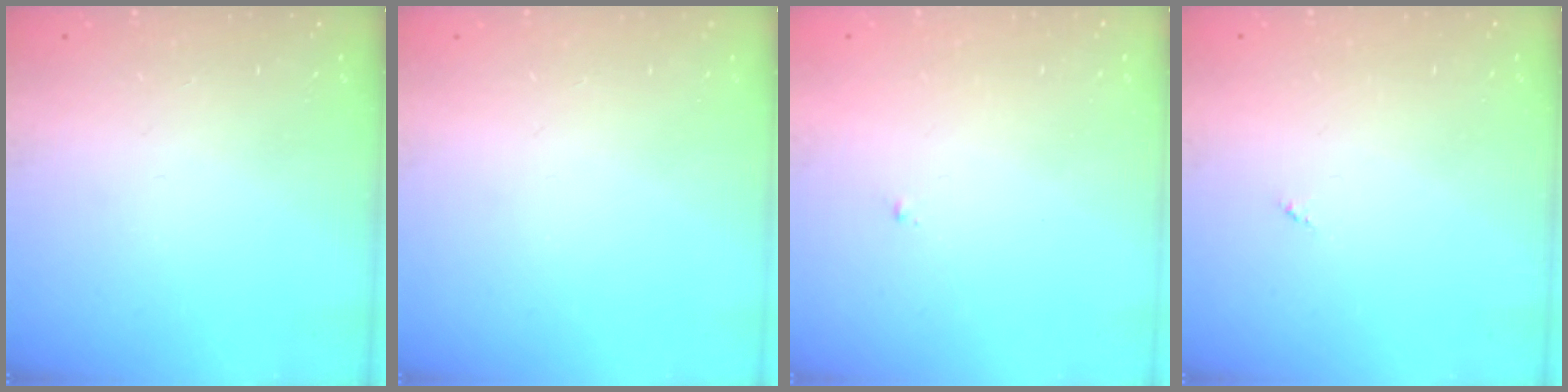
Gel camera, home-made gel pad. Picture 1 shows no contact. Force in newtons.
{"total": 0.0}
{"total": 0.6, "press": 0.6, "slide": 0.2}
{"total": 0.0}